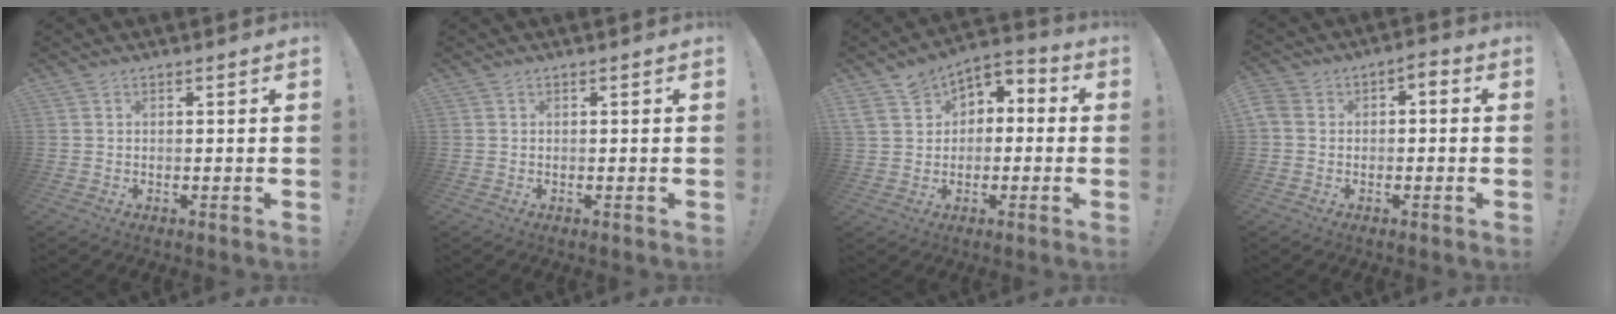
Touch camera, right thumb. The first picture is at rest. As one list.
[{"total": 0.0}, {"total": 6.8, "force": [1.5, 6.2, 2.2], "torque": [-0.020, -0.003, 0.031]}, {"total": 5.2, "force": [-2.5, 3.9, 2.5], "torque": [-0.046, 0.026, -0.046]}]